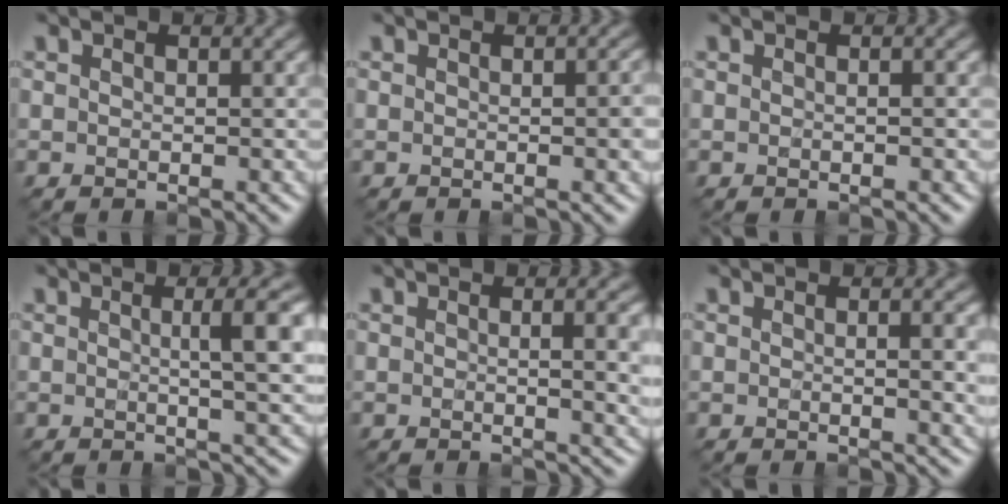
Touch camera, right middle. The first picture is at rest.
{"total": 2.2, "force": [-0.1, 0.7, 2.1], "torque": [-0.027, -0.001, 0.001]}
{"total": 0.6, "force": [0.0, 0.2, 0.6], "torque": [-0.010, -0.002, -0.006]}
{"total": 5.0, "force": [0.8, 1.0, 4.8], "torque": [-0.063, 0.010, 0.007]}
{"total": 5.9, "force": [0.4, 2.6, 5.2], "torque": [-0.033, 0.007, 0.004]}
{"total": 4.2, "force": [0.3, 1.7, 3.8], "torque": [-0.034, 0.002, 0.002]}